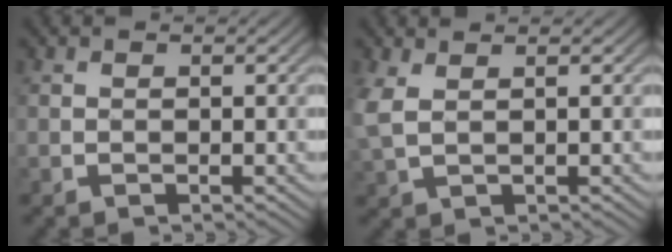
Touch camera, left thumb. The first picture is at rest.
{"total": 4.3, "force": [1.3, 2.5, 3.3], "torque": [-0.112, 0.004, 0.030]}